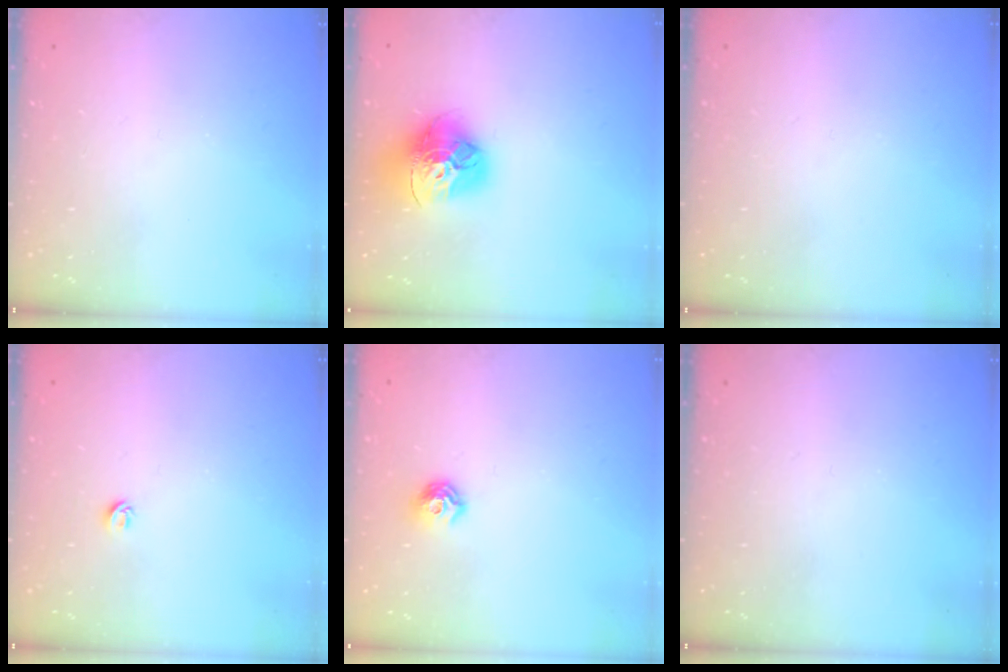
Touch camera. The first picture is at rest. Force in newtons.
{"total": 18.0, "press": 17.9, "slide": 1.8}
{"total": 0.0}
{"total": 3.9, "press": 3.8, "slide": 0.3}
{"total": 7.5, "press": 7.4, "slide": 1.0}
{"total": 0.0}